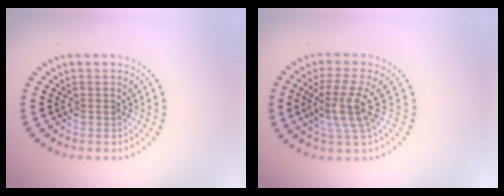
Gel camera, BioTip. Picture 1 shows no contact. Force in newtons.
{"total": 3.8, "press": 2.8, "slide": 2.5}